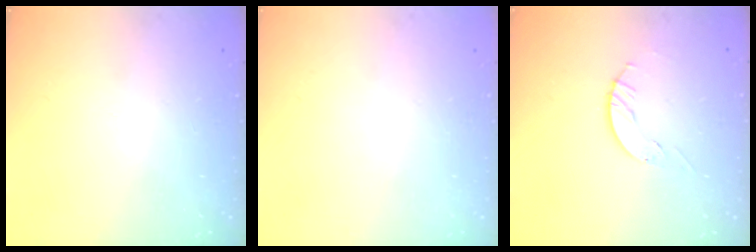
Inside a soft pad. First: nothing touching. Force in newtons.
{"total": 0.0}
{"total": 4.0, "press": 4.0, "slide": 0.4}